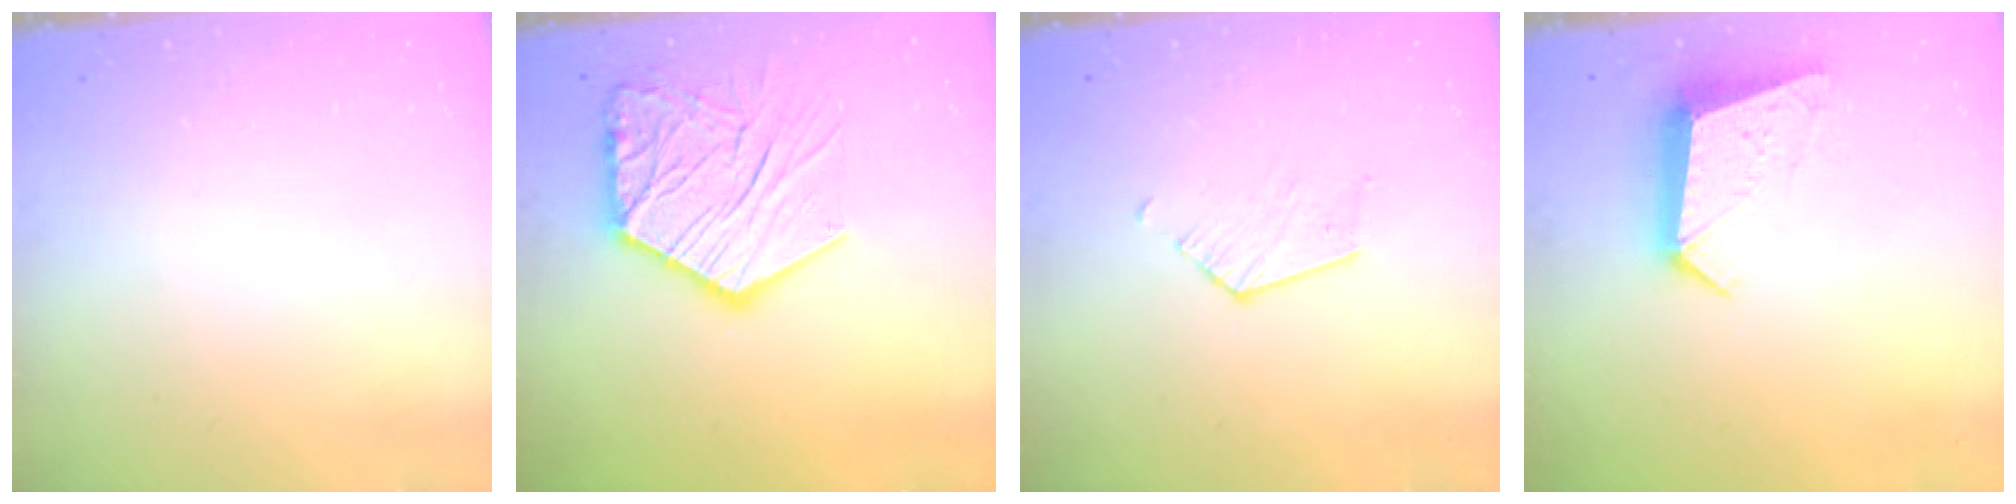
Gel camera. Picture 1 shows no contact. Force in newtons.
{"total": 17.8, "press": 17.8, "slide": 1.4}
{"total": 4.3, "press": 4.3, "slide": 0.5}
{"total": 10.5, "press": 10.5, "slide": 1.0}